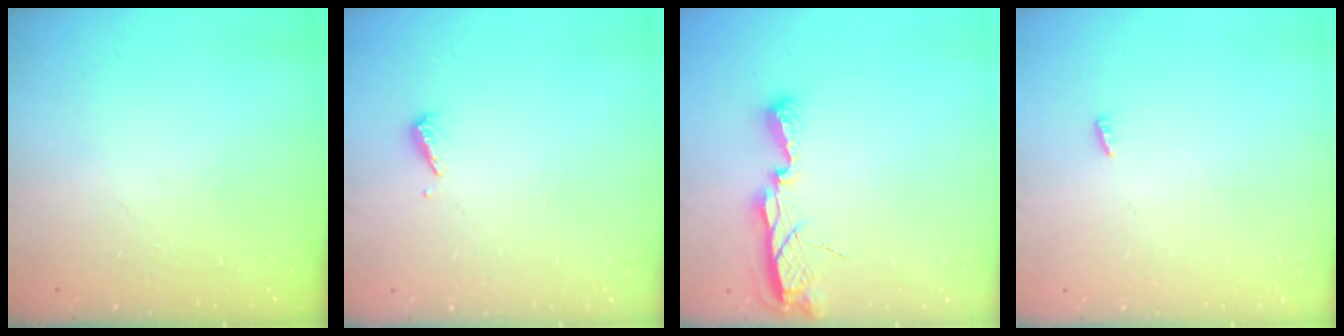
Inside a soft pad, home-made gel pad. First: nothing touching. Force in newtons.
{"total": 3.1, "press": 3.1, "slide": 0.3}
{"total": 7.5, "press": 7.5, "slide": 0.8}
{"total": 3.0, "press": 2.9, "slide": 0.8}